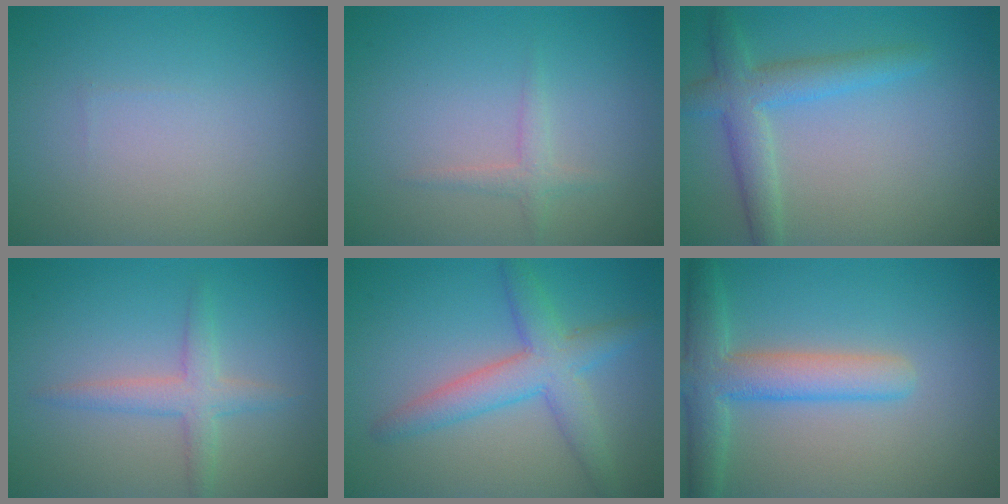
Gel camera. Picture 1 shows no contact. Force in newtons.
{"total": 1.3, "press": 1.3, "slide": 0.0}
{"total": 3.8, "press": 3.8, "slide": 0.2}
{"total": 2.4, "press": 2.4, "slide": 0.1}
{"total": 4.7, "press": 4.7, "slide": 0.1}
{"total": 5.1, "press": 5.0, "slide": 0.5}